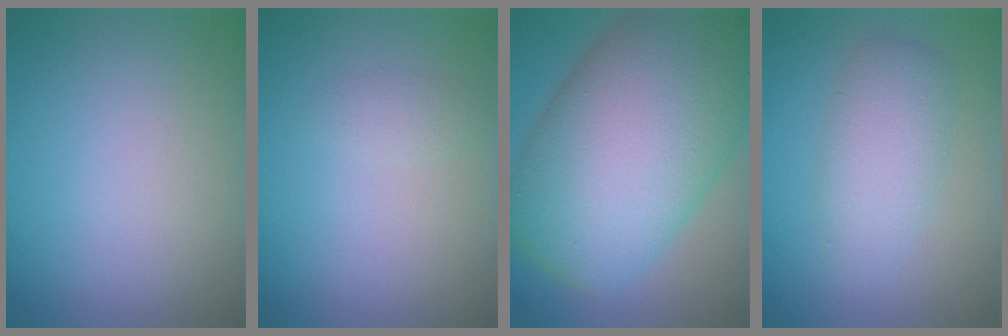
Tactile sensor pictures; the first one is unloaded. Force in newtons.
{"total": 1.0, "press": 1.0, "slide": 0.1}
{"total": 16.4, "press": 16.4, "slide": 0.4}
{"total": 2.9, "press": 2.9, "slide": 0.2}